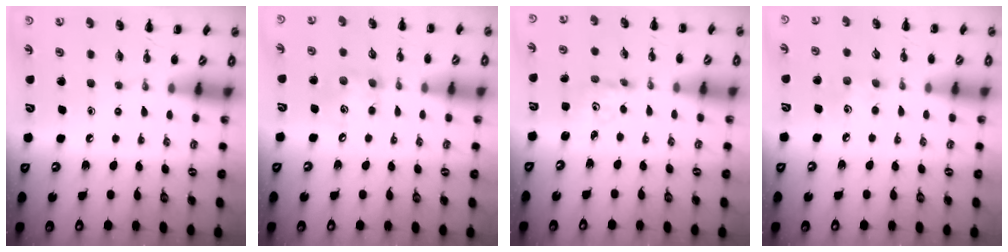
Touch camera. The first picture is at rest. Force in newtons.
{"total": 6.1, "press": 6.1, "slide": 0.6}
{"total": 1.9, "press": 1.8, "slide": 0.6}
{"total": 4.0, "press": 3.9, "slide": 1.0}